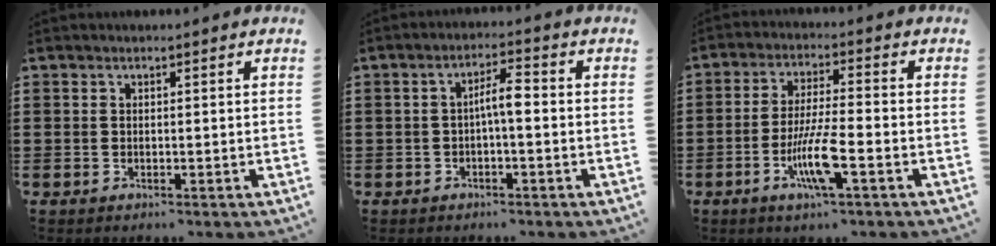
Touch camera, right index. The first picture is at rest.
{"total": 3.9, "force": [-0.4, 0.9, 3.8], "torque": [-0.071, 0.008, -0.011]}
{"total": 8.1, "force": [-3.2, 1.0, 7.4], "torque": [-0.145, -0.013, -0.062]}